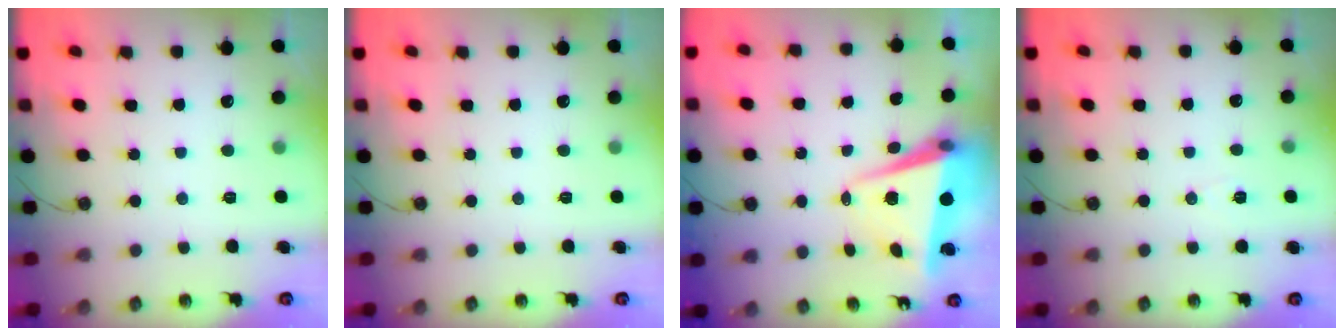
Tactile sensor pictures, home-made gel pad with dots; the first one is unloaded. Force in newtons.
{"total": 0.0}
{"total": 6.6, "press": 6.3, "slide": 1.8}
{"total": 4.5, "press": 3.9, "slide": 2.3}